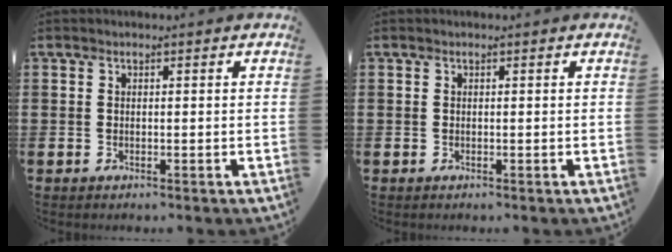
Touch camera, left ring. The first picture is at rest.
{"total": 0.0}